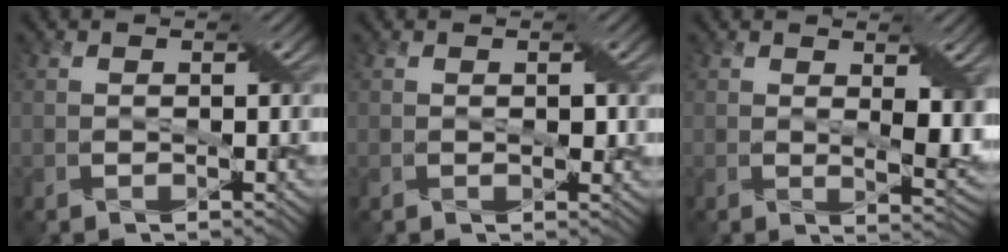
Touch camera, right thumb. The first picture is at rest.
{"total": 1.0, "force": [0.2, 0.5, 0.8], "torque": [-0.010, -0.001, 0.003]}
{"total": 5.2, "force": [1.1, 2.3, 4.6], "torque": [-0.078, -0.012, 0.025]}